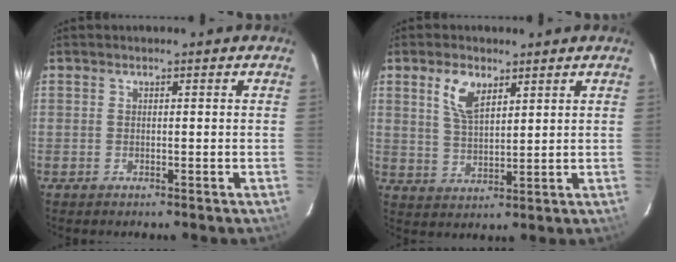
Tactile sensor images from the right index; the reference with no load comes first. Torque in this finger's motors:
{"motor_torque": [0.17, 0.16, 0.36, 0.09]}